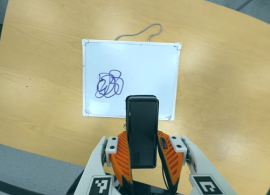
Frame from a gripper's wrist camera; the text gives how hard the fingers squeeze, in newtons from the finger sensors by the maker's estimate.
{"total": 4.5, "left": 3.3, "right": 5.7}